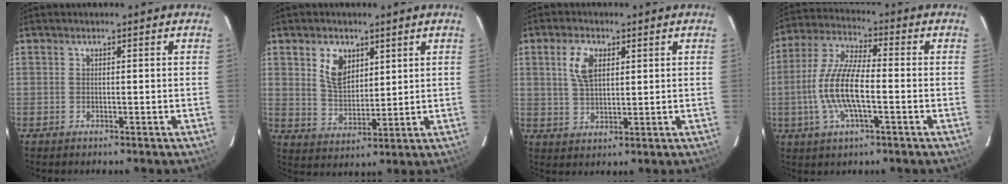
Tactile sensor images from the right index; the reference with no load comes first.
{"total": 7.4, "force": [3.5, 4.7, 4.6], "torque": [-0.083, 0.008, 0.072]}
{"total": 6.0, "force": [2.2, 3.3, 4.6], "torque": [-0.089, 0.009, 0.045]}
{"total": 12.3, "force": [-2.5, 3.7, 11.4], "torque": [-0.240, 0.000, -0.052]}